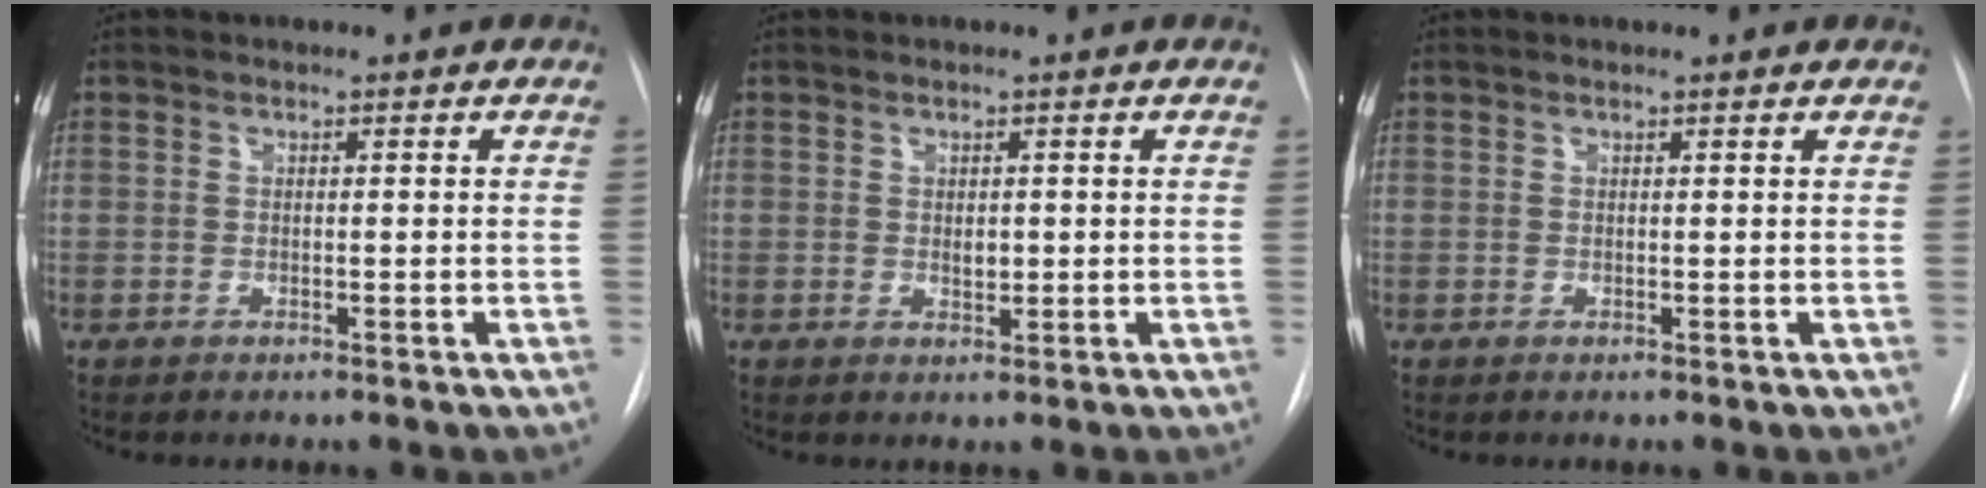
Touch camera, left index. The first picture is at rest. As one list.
[{"total": 1.2, "force": [-0.5, 0.7, 0.8], "torque": [-0.011, -0.010, -0.004]}, {"total": 1.1, "force": [1.0, 0.2, 0.1], "torque": [-0.010, 0.004, 0.005]}]